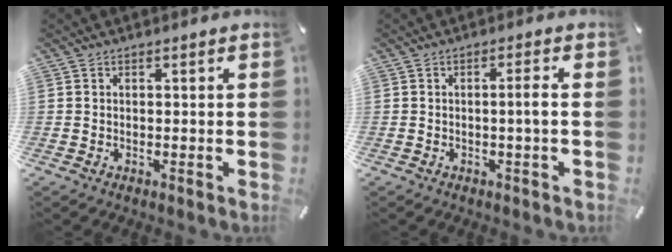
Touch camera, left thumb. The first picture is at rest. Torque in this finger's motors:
{"motor_torque": [-0.03, -0.07, 0.12, 0.15, 0.06]}